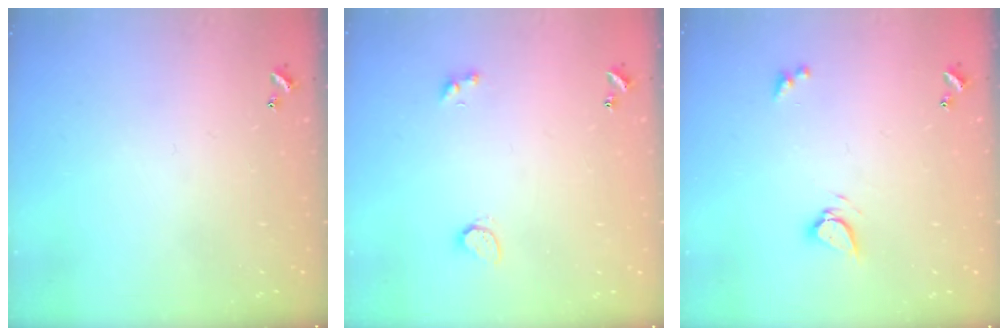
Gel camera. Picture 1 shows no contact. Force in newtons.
{"total": 2.3, "press": 2.3, "slide": 0.5}
{"total": 3.3, "press": 3.3, "slide": 0.5}